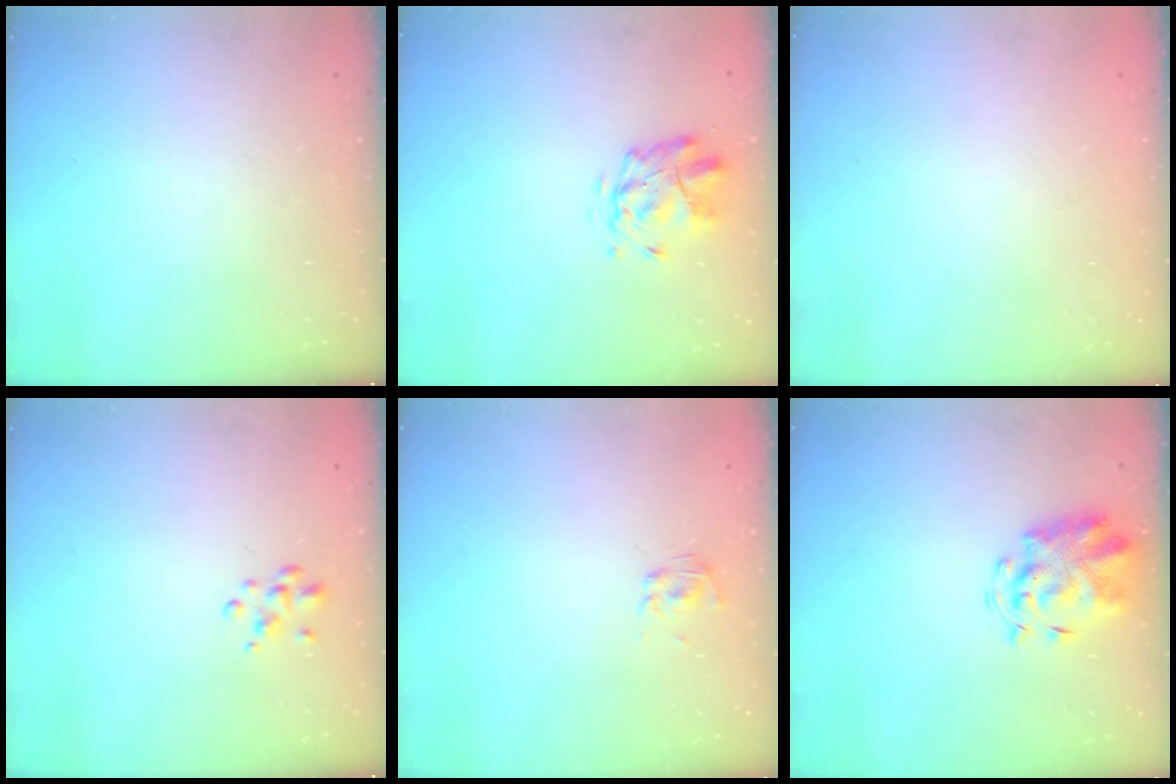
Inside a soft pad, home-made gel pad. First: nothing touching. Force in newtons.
{"total": 2.7, "press": 2.3, "slide": 1.3}
{"total": 1.9, "press": 1.9, "slide": 0.2}
{"total": 2.5, "press": 2.5, "slide": 0.4}
{"total": 2.7, "press": 2.4, "slide": 1.2}
{"total": 3.7, "press": 3.5, "slide": 1.2}